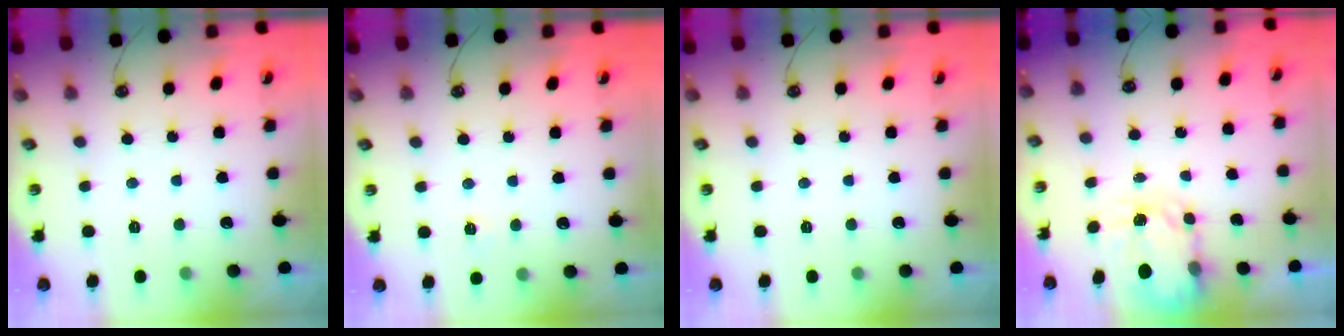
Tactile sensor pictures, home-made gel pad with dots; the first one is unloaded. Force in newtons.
{"total": 2.7, "press": 2.6, "slide": 0.4}
{"total": 0.0}
{"total": 4.9, "press": 4.9, "slide": 0.4}